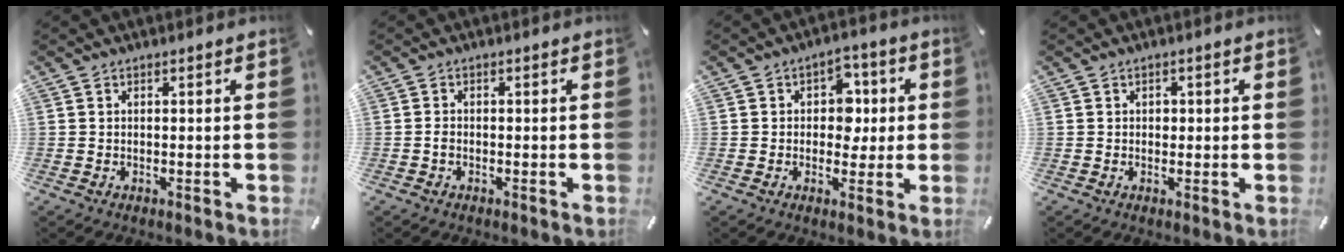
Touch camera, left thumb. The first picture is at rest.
{"total": 1.1, "force": [-0.5, 0.6, 0.7], "torque": [-0.014, -0.001, -0.009]}
{"total": 7.3, "force": [0.4, 5.9, 4.3], "torque": [-0.052, 0.004, 0.002]}
{"total": 1.2, "force": [0.0, 1.1, 0.5], "torque": [-0.003, 0.002, -0.003]}